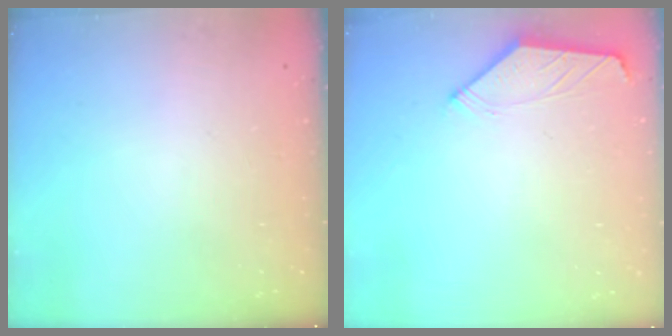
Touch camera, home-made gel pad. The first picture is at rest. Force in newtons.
{"total": 2.0, "press": 1.9, "slide": 0.5}